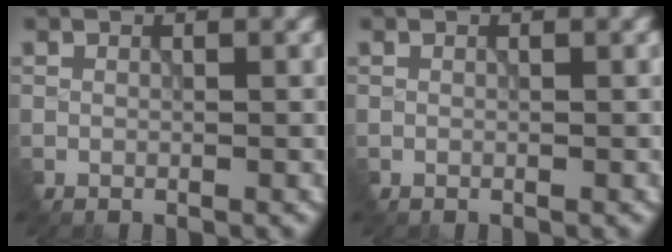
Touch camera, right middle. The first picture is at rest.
{"total": 0.0}